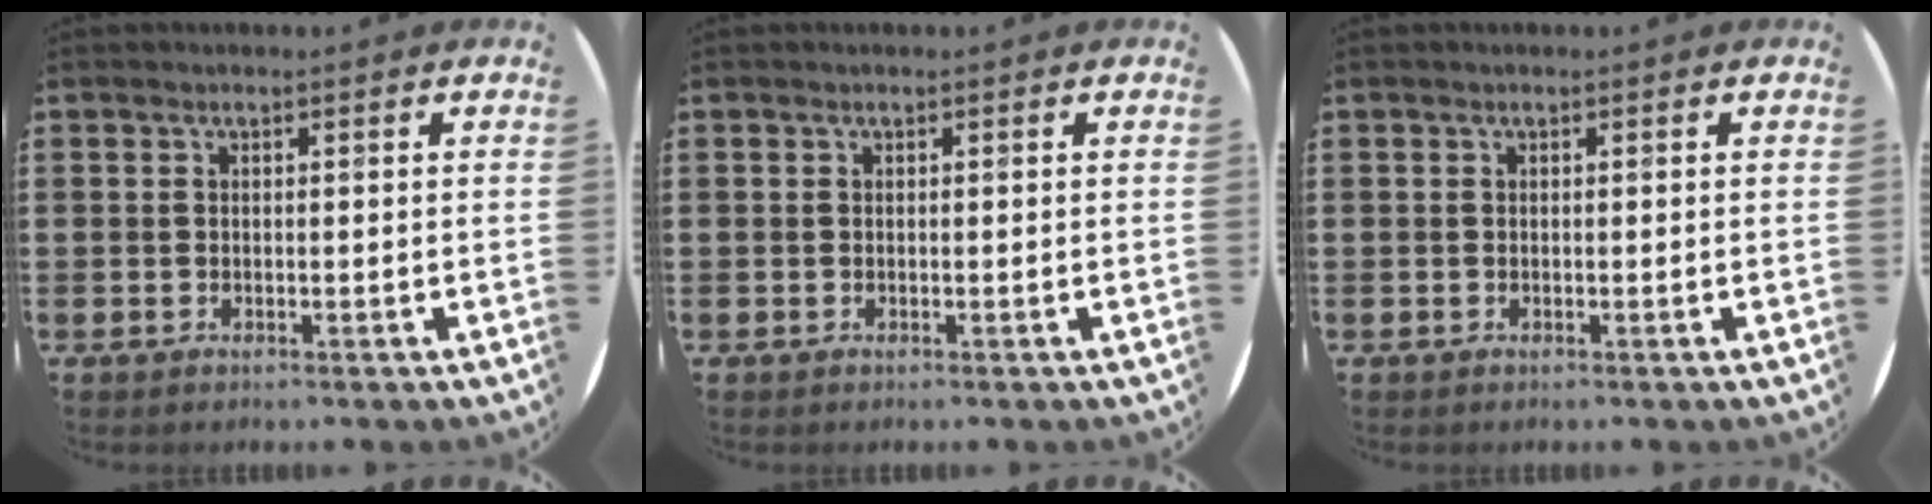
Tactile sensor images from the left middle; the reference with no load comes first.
{"total": 0.0}
{"total": 0.0}